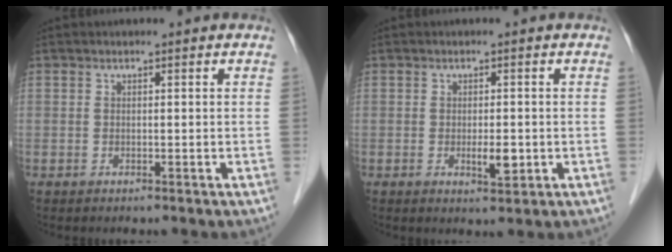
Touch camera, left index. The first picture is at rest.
{"total": 2.6, "force": [-0.5, 0.9, 2.4], "torque": [-0.042, -0.004, -0.004]}